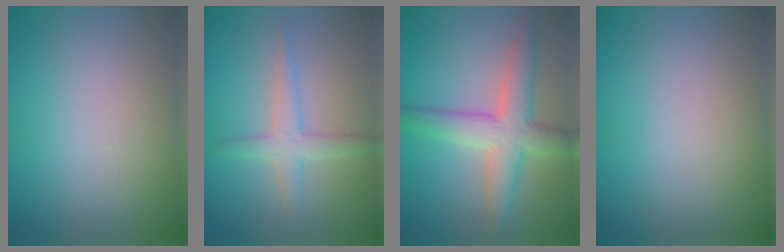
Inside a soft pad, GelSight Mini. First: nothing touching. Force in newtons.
{"total": 2.7, "press": 2.7, "slide": 0.1}
{"total": 5.5, "press": 5.5, "slide": 0.2}
{"total": 0.0}